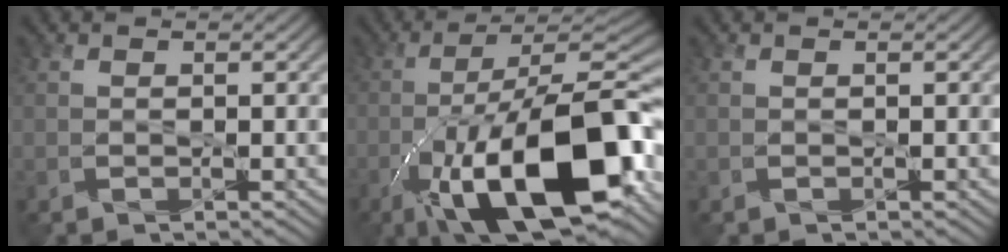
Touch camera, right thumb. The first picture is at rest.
{"total": 21.2, "force": [-9.3, 8.2, 17.2], "torque": [-0.283, -0.008, -0.161]}
{"total": 0.0}